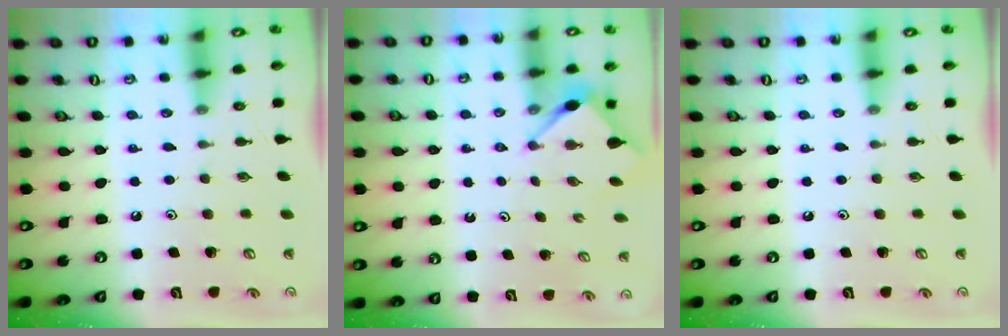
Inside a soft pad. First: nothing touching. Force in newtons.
{"total": 3.4, "press": 3.4, "slide": 0.3}
{"total": 0.0}